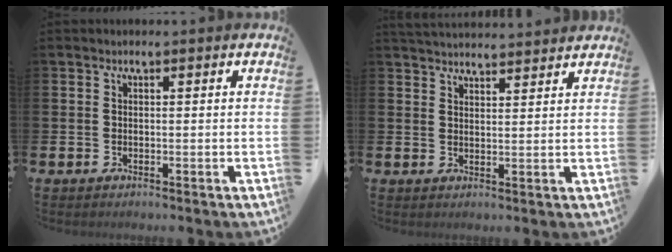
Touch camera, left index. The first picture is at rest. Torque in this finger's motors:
{"motor_torque": [0.15, -1.99, 0.03, 0.03]}